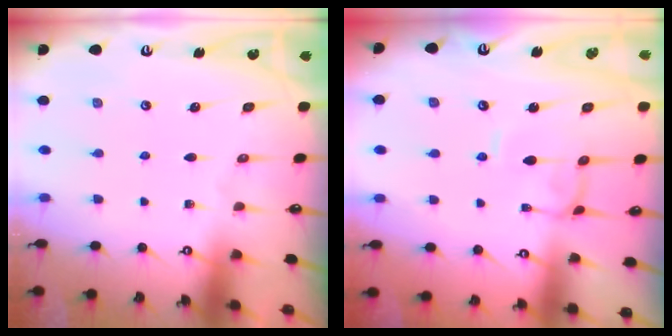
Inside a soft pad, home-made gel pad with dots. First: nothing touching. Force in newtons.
{"total": 0.0}